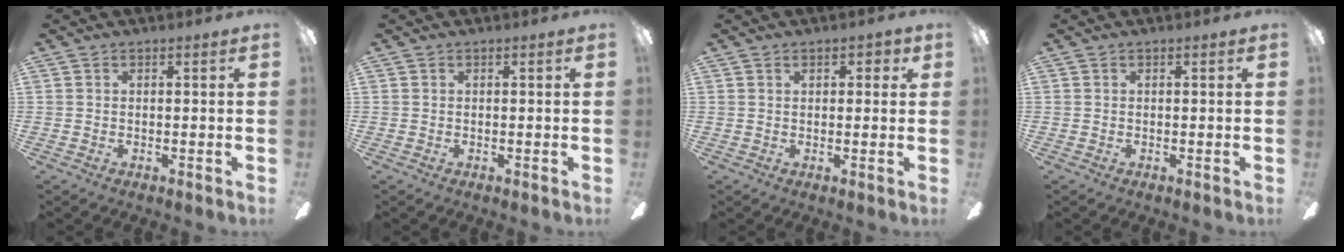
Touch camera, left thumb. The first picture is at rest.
{"total": 0.0}
{"total": 3.2, "force": [1.4, 1.6, 2.4], "torque": [-0.025, -0.002, 0.018]}
{"total": 0.0}